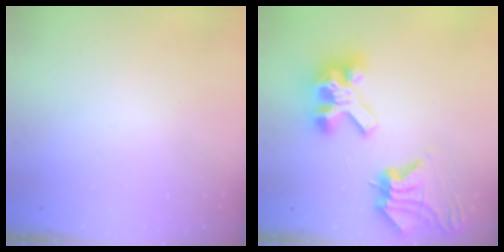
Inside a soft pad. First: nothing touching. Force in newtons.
{"total": 12.5, "press": 12.4, "slide": 1.5}